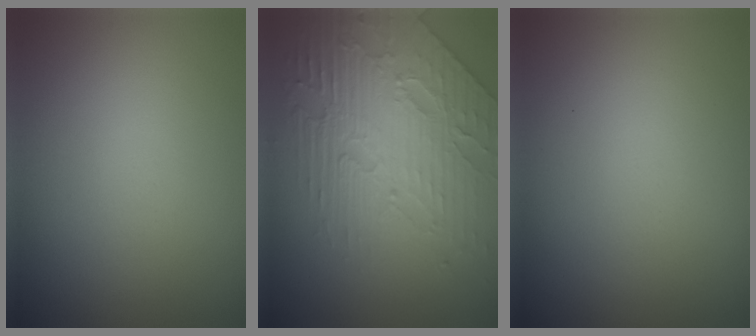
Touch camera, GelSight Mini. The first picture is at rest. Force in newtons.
{"total": 6.9, "press": 5.3, "slide": 4.4}
{"total": 0.0}